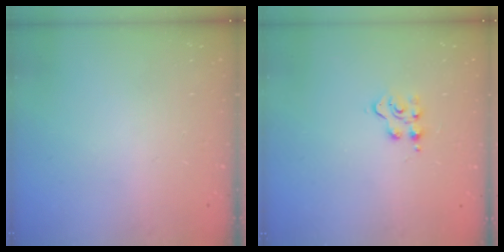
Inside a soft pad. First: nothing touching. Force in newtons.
{"total": 4.2, "press": 4.1, "slide": 0.5}